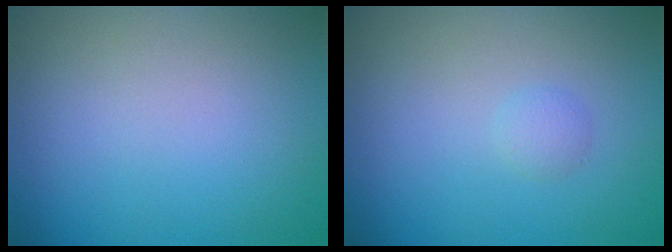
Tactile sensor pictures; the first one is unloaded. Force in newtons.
{"total": 0.9, "press": 0.9, "slide": 0.0}